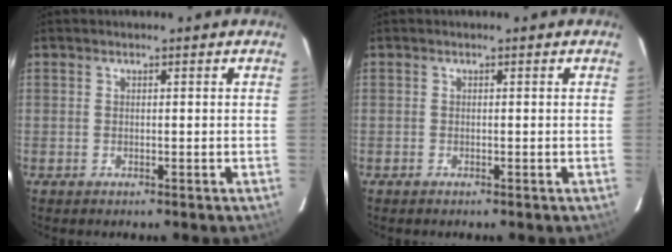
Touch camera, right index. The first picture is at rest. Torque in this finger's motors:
{"motor_torque": [0.00, 0.00, 0.00, 0.00]}